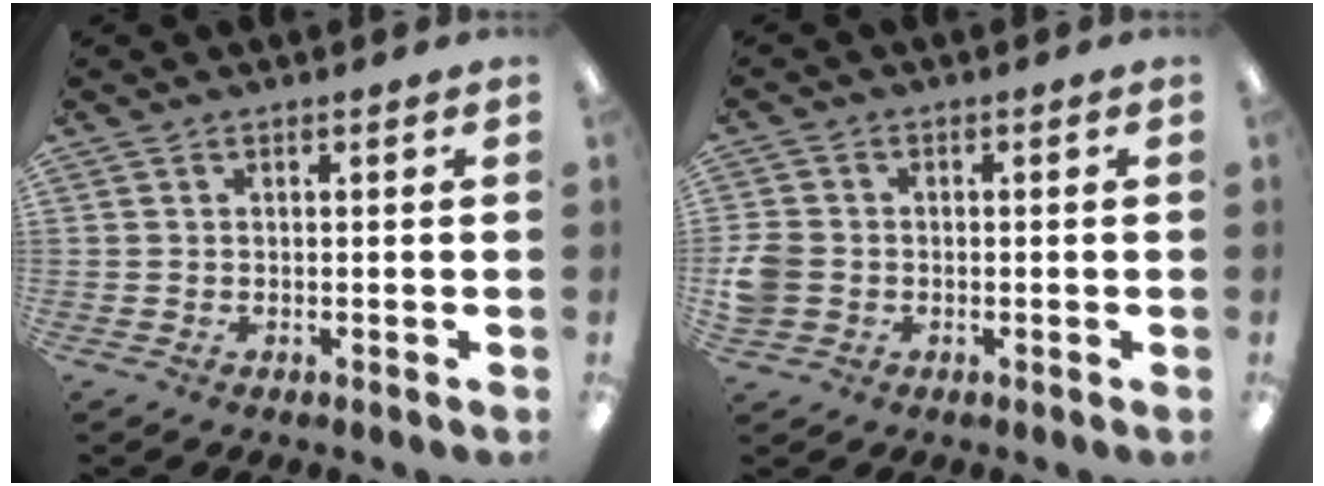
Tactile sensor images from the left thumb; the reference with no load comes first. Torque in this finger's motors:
{"motor_torque": [-0.03, 0.04, -0.03, 0.00, 0.00]}